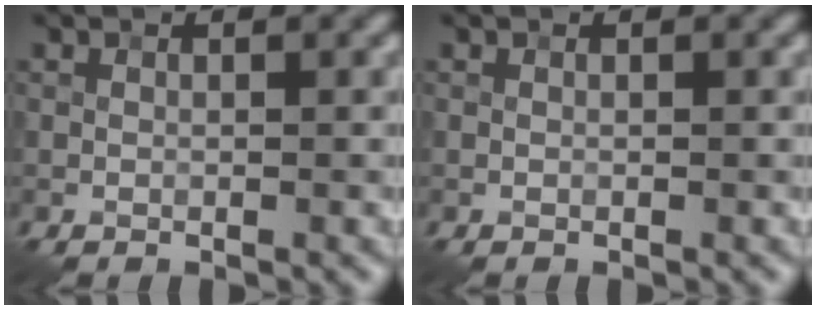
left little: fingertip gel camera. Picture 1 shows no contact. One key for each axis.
{"total": 0.0}